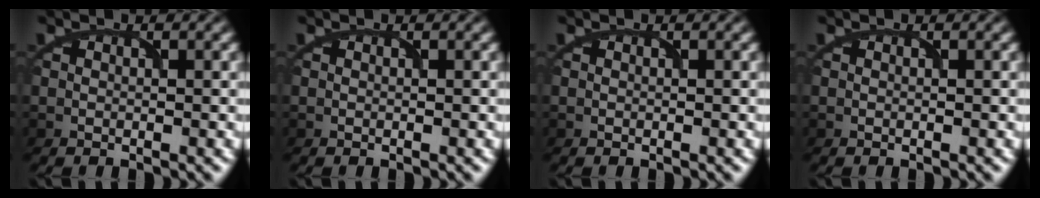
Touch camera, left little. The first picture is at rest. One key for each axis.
{"total": 0.0}
{"total": 0.0}
{"total": 0.0}